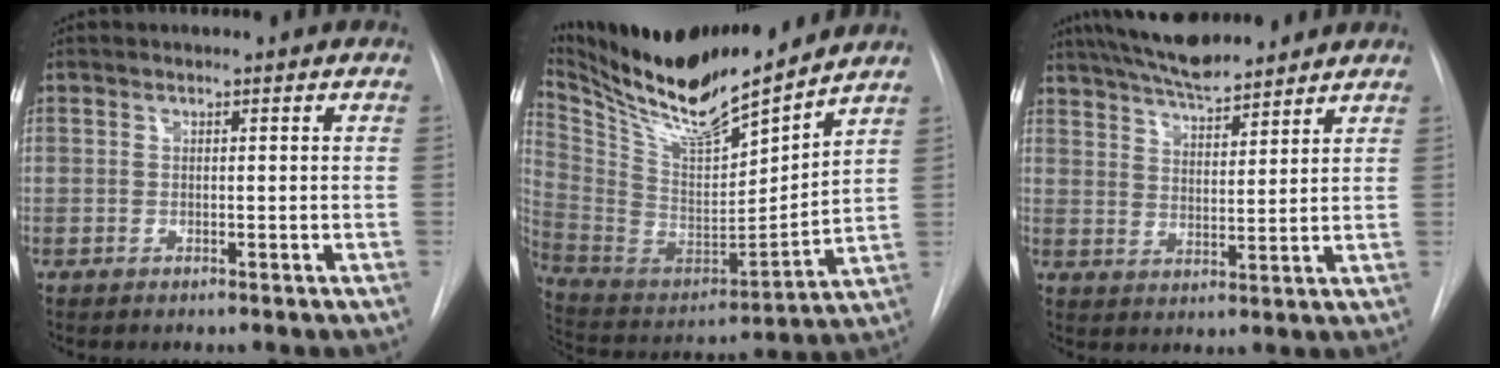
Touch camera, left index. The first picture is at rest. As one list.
[{"total": 22.8, "force": [20.0, 2.5, 10.7], "torque": [-0.213, -0.024, 0.348]}, {"total": 11.4, "force": [10.0, 2.0, 5.1], "torque": [-0.088, 0.015, 0.167]}]